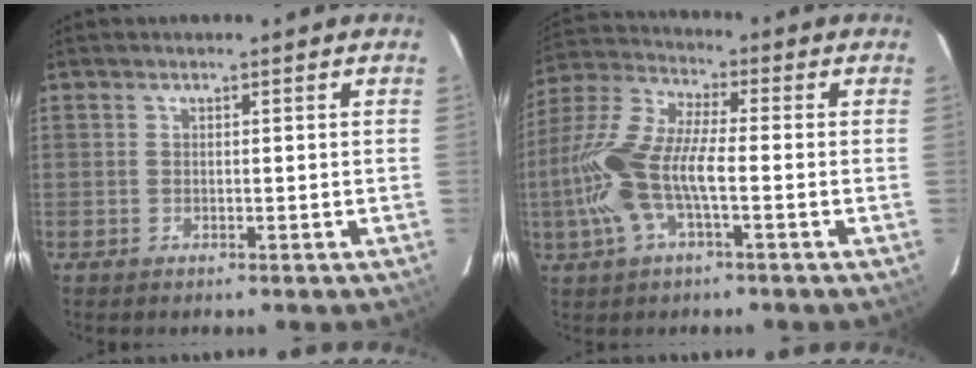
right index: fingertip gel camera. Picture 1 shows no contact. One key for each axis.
{"total": 13.9, "fx": -2.9, "fy": 4.4, "fz": 12.9, "tx": -0.281, "ty": 0.003, "tz": -0.060}